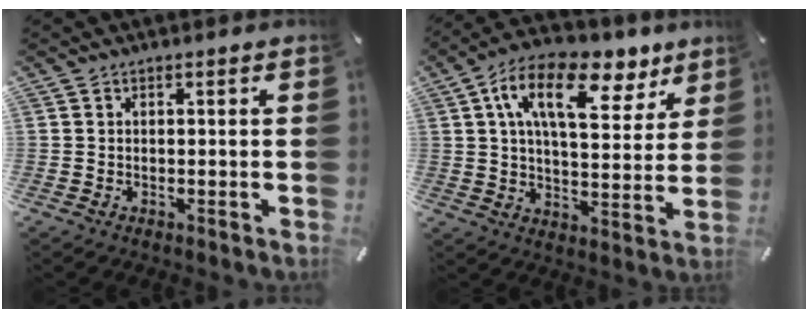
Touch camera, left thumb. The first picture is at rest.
{"total": 17.2, "force": [8.9, 8.6, 12.0], "torque": [-0.194, -0.039, 0.148]}